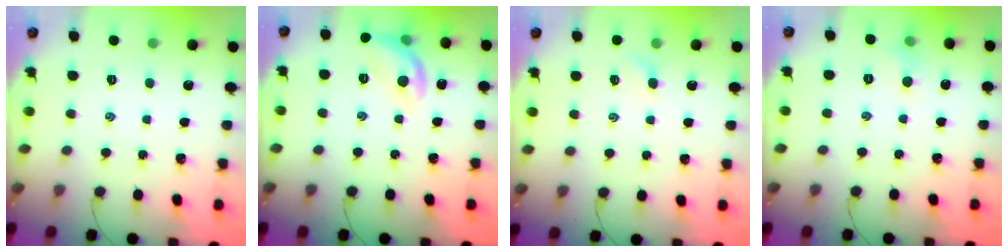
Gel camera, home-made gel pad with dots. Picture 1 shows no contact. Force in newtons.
{"total": 10.8, "press": 10.8, "slide": 0.3}
{"total": 2.4, "press": 2.3, "slide": 0.7}
{"total": 3.7, "press": 3.5, "slide": 1.3}